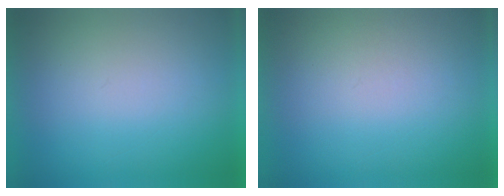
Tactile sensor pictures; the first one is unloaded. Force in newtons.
{"total": 1.1}